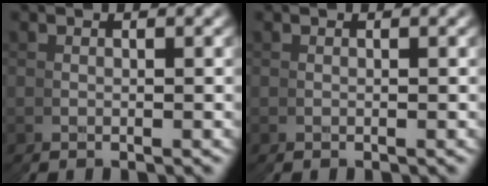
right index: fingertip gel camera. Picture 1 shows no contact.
{"total": 0.0}